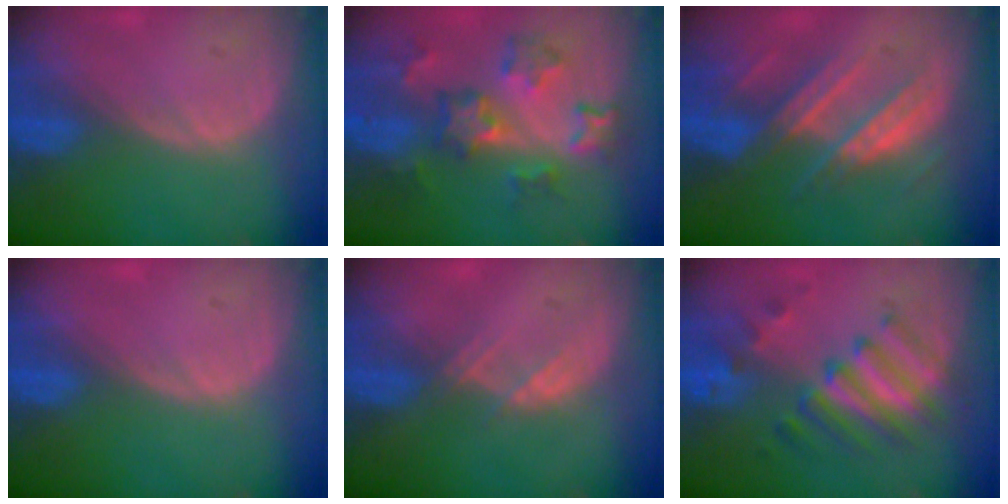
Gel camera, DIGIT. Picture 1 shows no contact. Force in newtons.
{"total": 8.8, "press": 7.8, "slide": 4.0}
{"total": 8.8, "press": 7.8, "slide": 4.0}
{"total": 0.0}
{"total": 1.9, "press": 1.9, "slide": 0.3}
{"total": 7.6, "press": 7.5, "slide": 1.0}